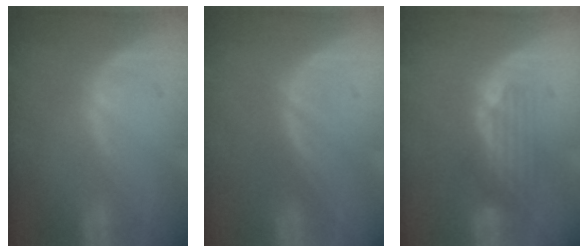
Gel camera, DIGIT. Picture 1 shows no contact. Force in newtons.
{"total": 0.0}
{"total": 3.8, "press": 3.8, "slide": 0.4}